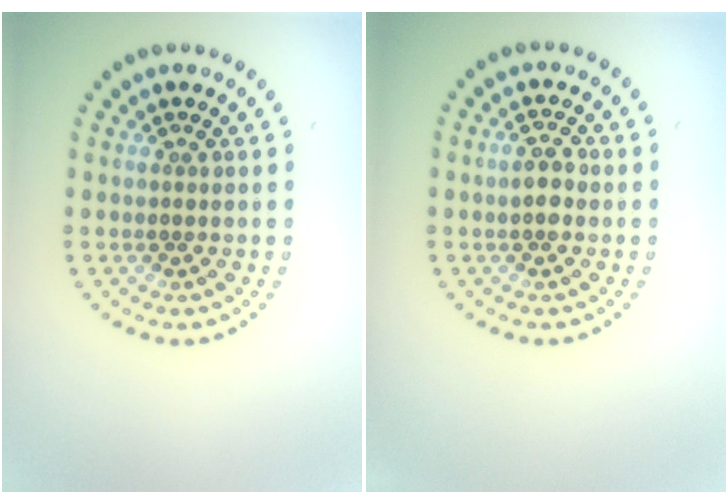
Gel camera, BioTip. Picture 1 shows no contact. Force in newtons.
{"total": 1.7, "press": 1.7, "slide": 0.2}